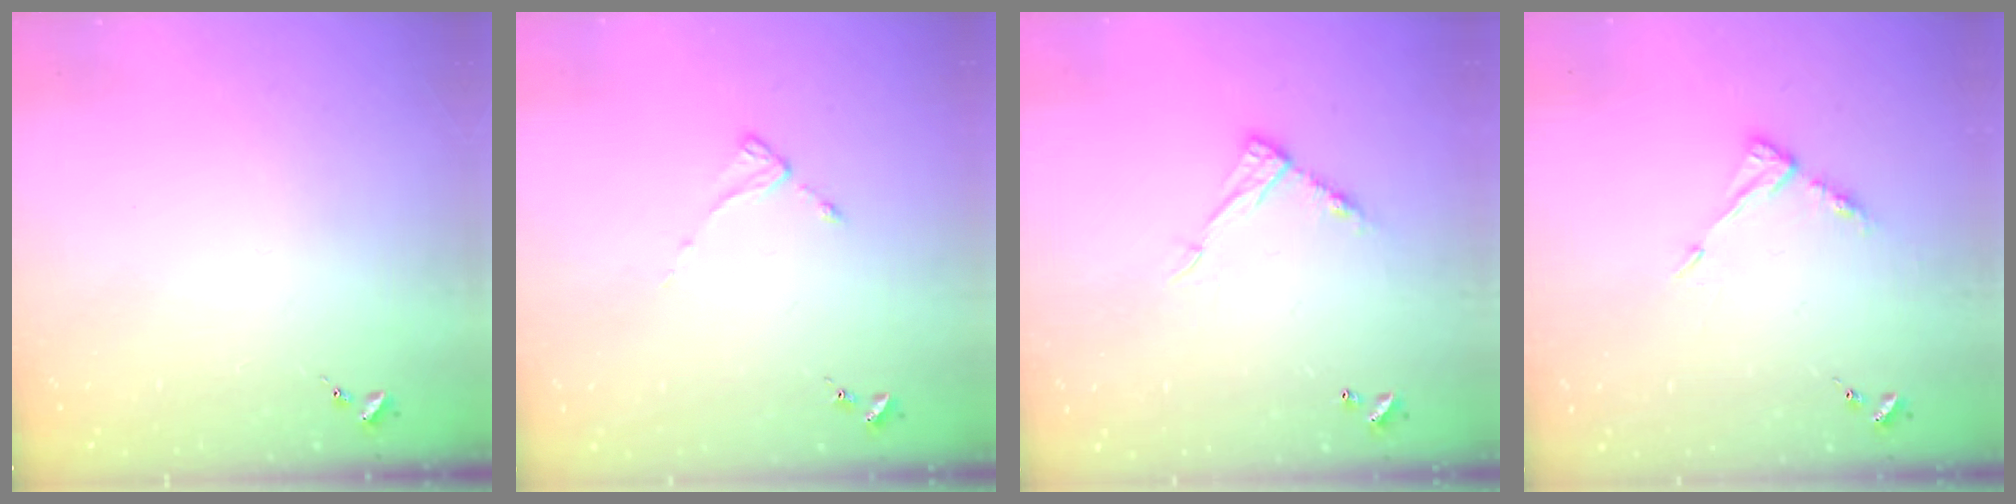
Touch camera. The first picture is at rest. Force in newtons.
{"total": 1.9, "press": 1.8, "slide": 0.3}
{"total": 9.4, "press": 9.4, "slide": 0.1}
{"total": 6.8, "press": 6.8, "slide": 0.5}